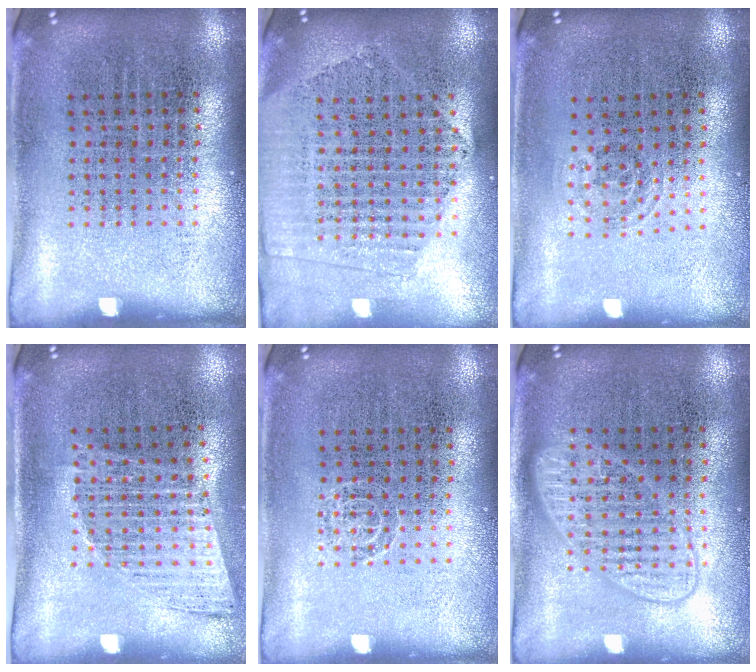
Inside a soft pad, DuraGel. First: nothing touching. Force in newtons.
{"total": 2.0, "press": 1.8, "slide": 0.9}
{"total": 0.7, "press": 0.5, "slide": 0.5}
{"total": 1.0, "press": 1.0, "slide": 0.4}
{"total": 0.8, "press": 0.8, "slide": 0.1}
{"total": 1.5, "press": 1.5, "slide": 0.2}